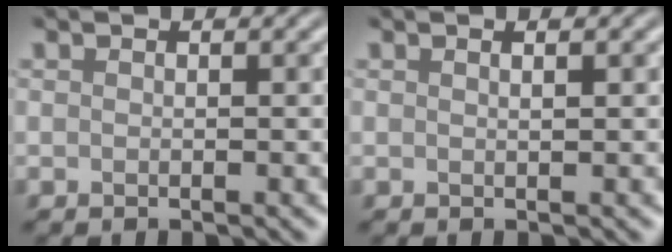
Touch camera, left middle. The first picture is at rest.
{"total": 0.7, "force": [0.3, 0.2, 0.6], "torque": [-0.004, 0.004, 0.004]}